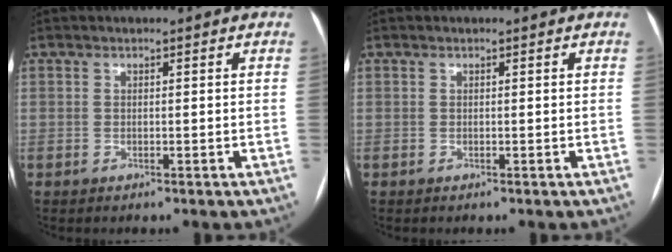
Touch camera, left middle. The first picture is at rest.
{"total": 0.0}